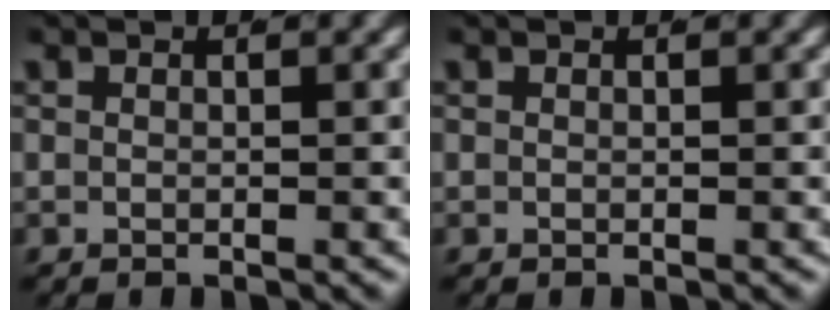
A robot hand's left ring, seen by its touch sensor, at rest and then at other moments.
{"total": 0.0}